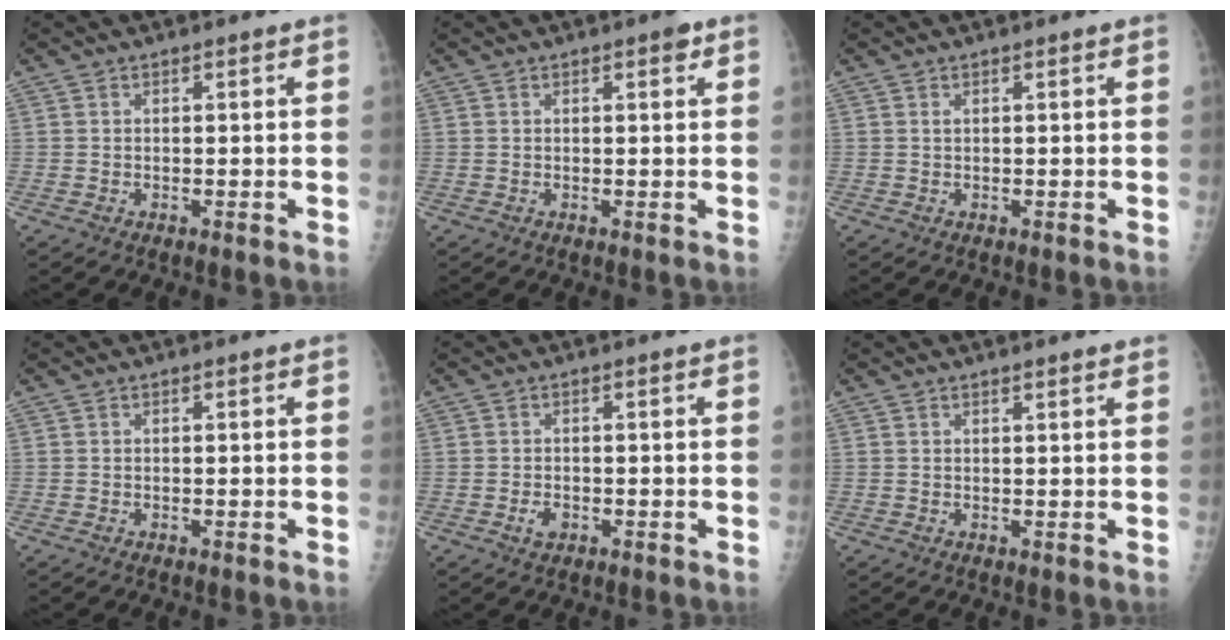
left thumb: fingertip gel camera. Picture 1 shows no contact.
{"total": 1.7, "force": [1.0, 0.5, 1.2], "torque": [-0.014, -0.003, 0.012]}
{"total": 0.6, "force": [0.5, 0.0, 0.4], "torque": [-0.008, 0.000, 0.009]}
{"total": 0.0}
{"total": 1.6, "force": [-0.5, 1.1, 1.1], "torque": [-0.017, 0.001, -0.005]}
{"total": 2.6, "force": [2.3, 0.1, 1.2], "torque": [-0.009, -0.005, 0.028]}